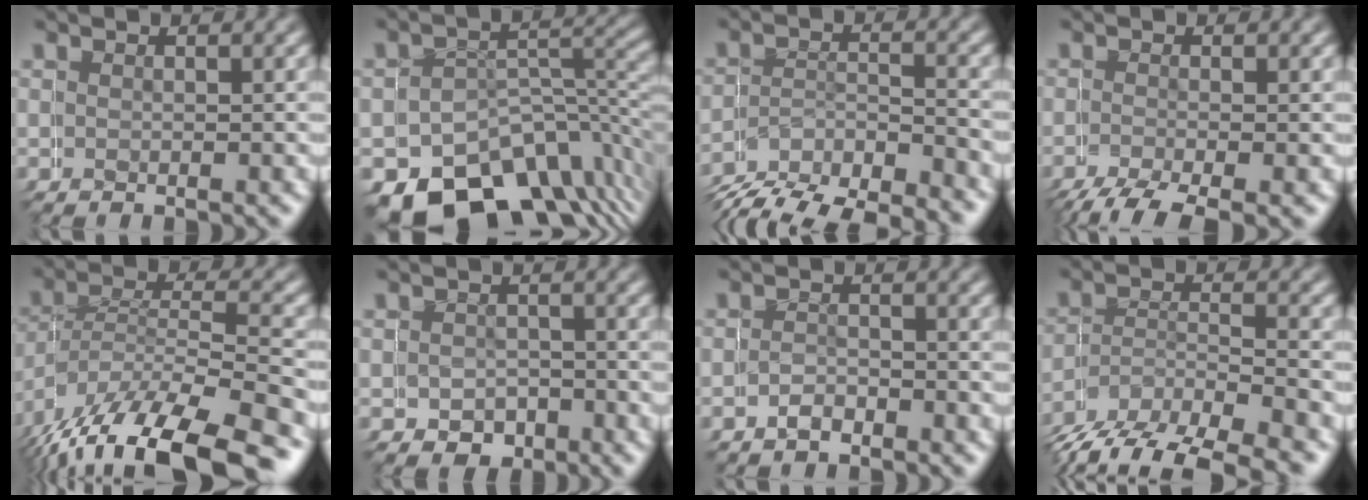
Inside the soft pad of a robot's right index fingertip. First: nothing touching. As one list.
[{"total": 10.2, "force": [-6.8, 6.2, 4.3], "torque": [-0.060, -0.026, -0.092]}, {"total": 4.8, "force": [-4.0, 2.6, 0.1], "torque": [-0.002, -0.010, -0.072]}, {"total": 4.1, "force": [-3.5, 1.3, 1.7], "torque": [-0.036, -0.021, -0.042]}, {"total": 8.7, "force": [-6.1, 4.3, 4.5], "torque": [-0.116, -0.044, -0.066]}, {"total": 2.8, "force": [-0.6, 2.4, -1.2], "torque": [0.016, -0.012, -0.007]}, {"total": 2.2, "force": [-1.1, 0.2, -1.9], "torque": [0.020, 0.000, -0.023]}, {"total": 7.4, "force": [-5.3, 4.2, 3.0], "torque": [-0.055, -0.018, -0.078]}]